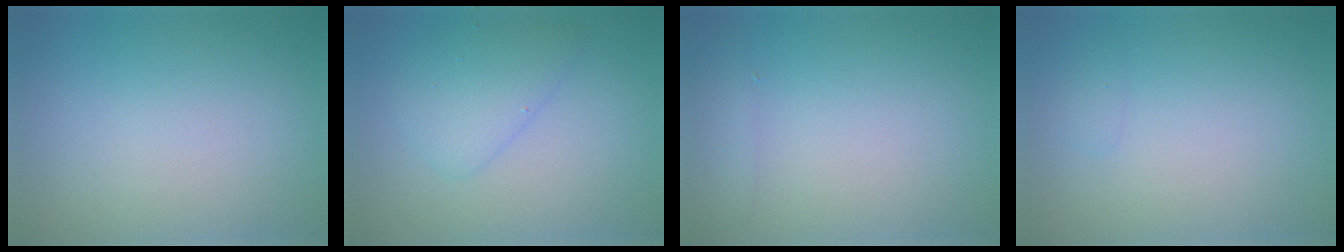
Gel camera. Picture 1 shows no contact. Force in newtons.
{"total": 2.8, "press": 2.8, "slide": 0.1}
{"total": 1.3, "press": 1.3, "slide": 0.1}
{"total": 0.6, "press": 0.6, "slide": 0.1}